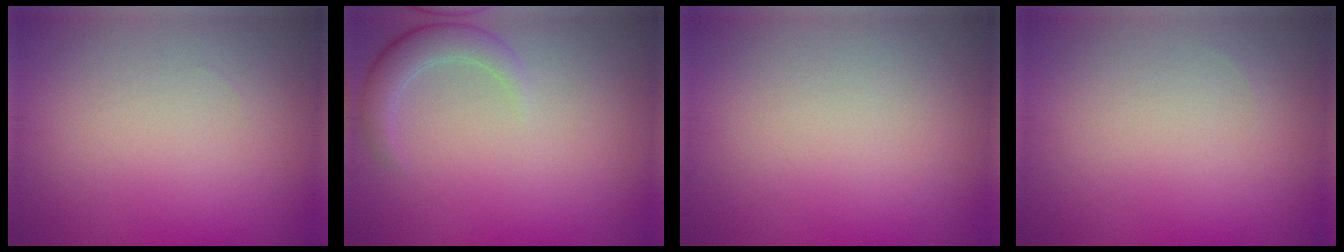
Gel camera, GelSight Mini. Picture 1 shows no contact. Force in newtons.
{"total": 2.8, "press": 2.7, "slide": 0.4}
{"total": 0.0}
{"total": 0.0}